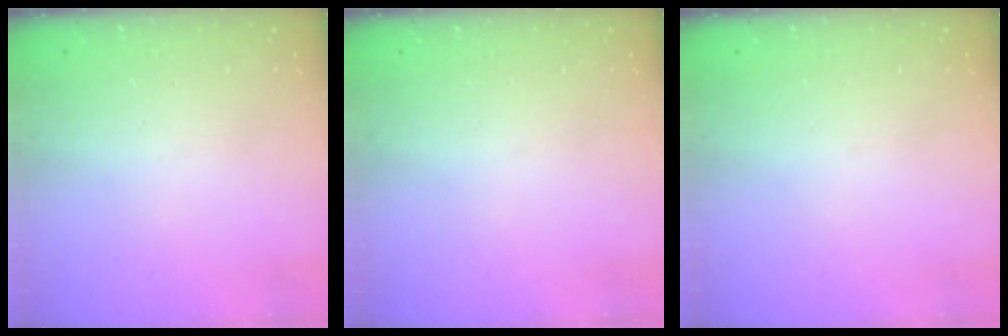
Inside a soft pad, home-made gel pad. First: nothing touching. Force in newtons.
{"total": 0.0}
{"total": 0.0}